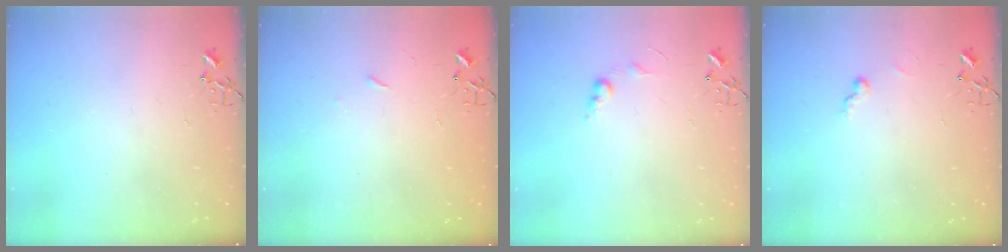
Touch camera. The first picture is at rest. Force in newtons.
{"total": 2.5, "press": 2.5, "slide": 0.4}
{"total": 7.3, "press": 7.3, "slide": 0.6}
{"total": 6.2, "press": 6.2, "slide": 0.5}